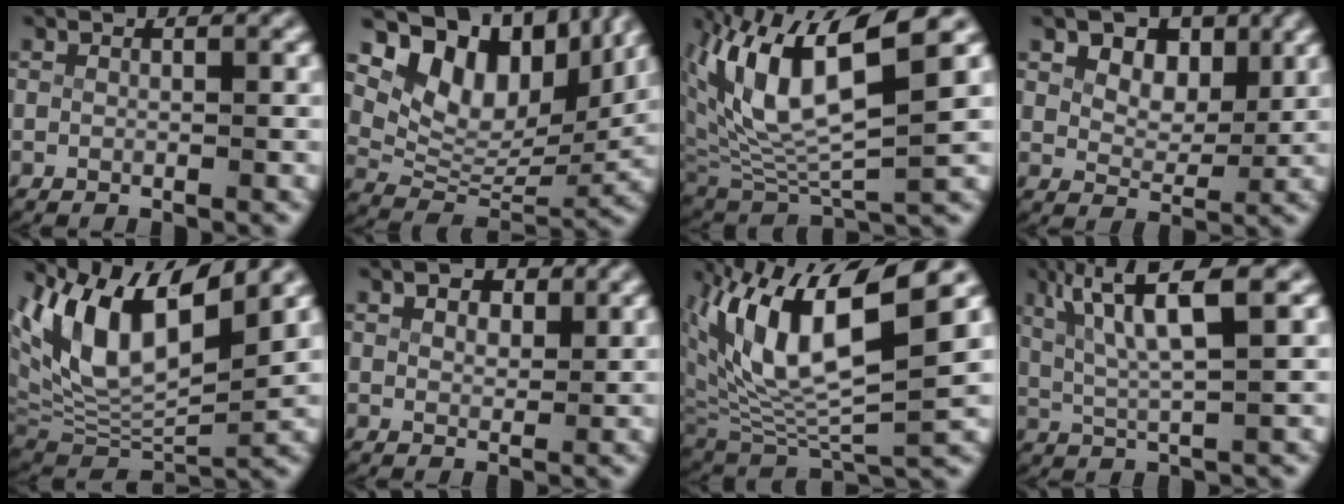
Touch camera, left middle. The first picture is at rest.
{"total": 15.9, "force": [6.9, 10.8, 9.4], "torque": [-0.177, 0.007, 0.095]}
{"total": 11.3, "force": [1.5, 6.1, 9.4], "torque": [-0.200, -0.006, 0.036]}
{"total": 4.4, "force": [2.2, 2.9, 2.4], "torque": [-0.038, -0.012, 0.042]}
{"total": 12.2, "force": [2.7, 7.6, 9.2], "torque": [-0.196, -0.008, 0.052]}
{"total": 2.0, "force": [1.2, 1.1, 1.2], "torque": [-0.021, -0.014, 0.028]}
{"total": 12.7, "force": [1.7, 6.9, 10.5], "torque": [-0.210, -0.006, 0.041]}
{"total": 7.6, "force": [4.1, 2.2, 6.0], "torque": [-0.105, 0.010, 0.070]}